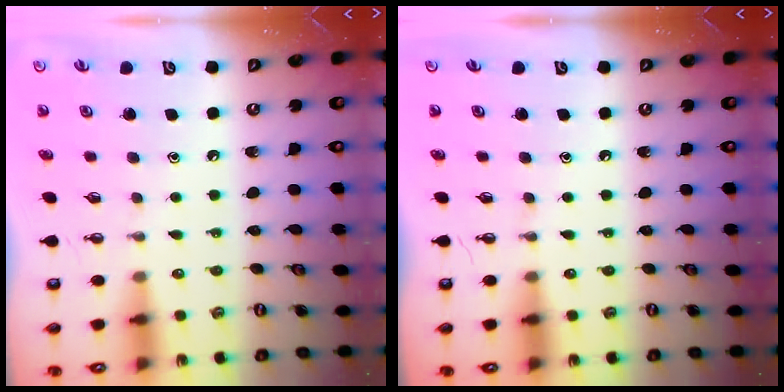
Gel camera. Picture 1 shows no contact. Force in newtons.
{"total": 0.0}